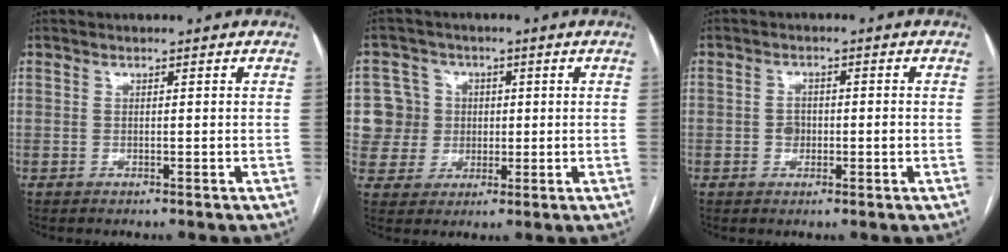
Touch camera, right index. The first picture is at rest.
{"total": 6.9, "force": [0.9, 6.9, 0.4], "torque": [-0.005, 0.022, 0.023]}
{"total": 2.2, "force": [-0.4, 1.7, 1.4], "torque": [-0.021, 0.006, -0.002]}